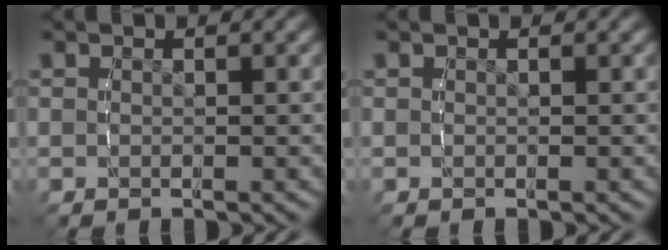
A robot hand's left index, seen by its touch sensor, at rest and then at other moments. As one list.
[{"total": 0.0}]